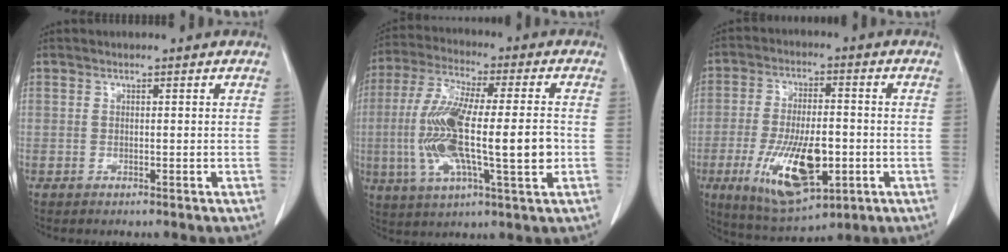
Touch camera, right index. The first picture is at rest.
{"total": 16.9, "force": [-1.8, 3.1, 16.5], "torque": [-0.322, 0.004, -0.030]}
{"total": 14.5, "force": [-4.0, 5.5, 12.8], "torque": [-0.237, -0.012, -0.052]}